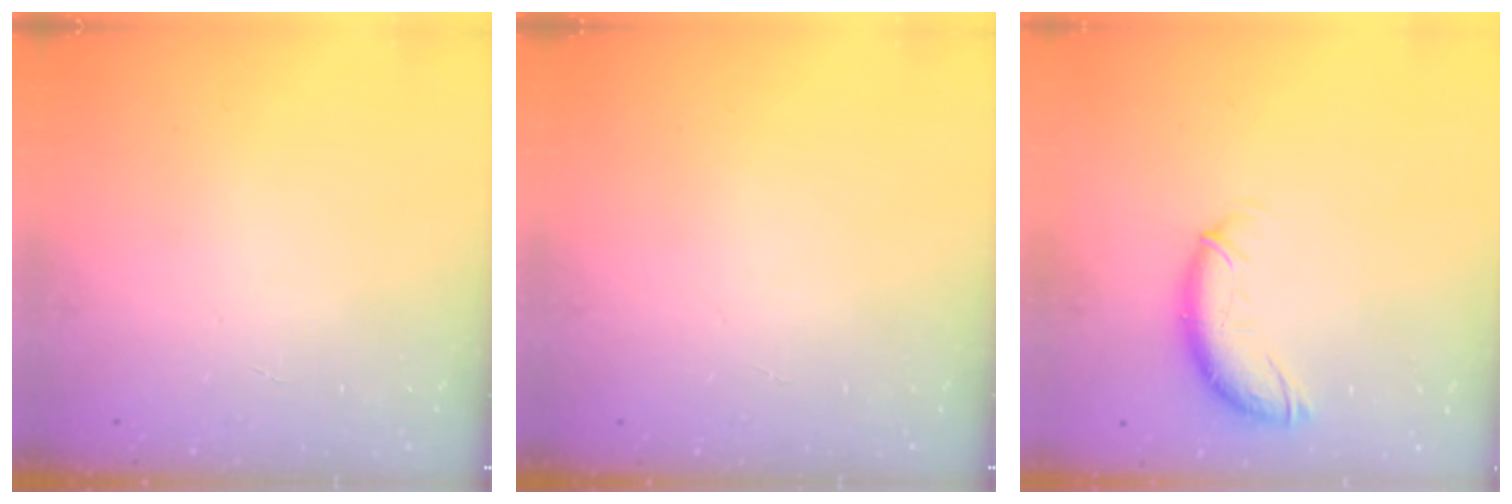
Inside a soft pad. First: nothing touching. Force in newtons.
{"total": 0.0}
{"total": 10.3, "press": 10.2, "slide": 0.7}